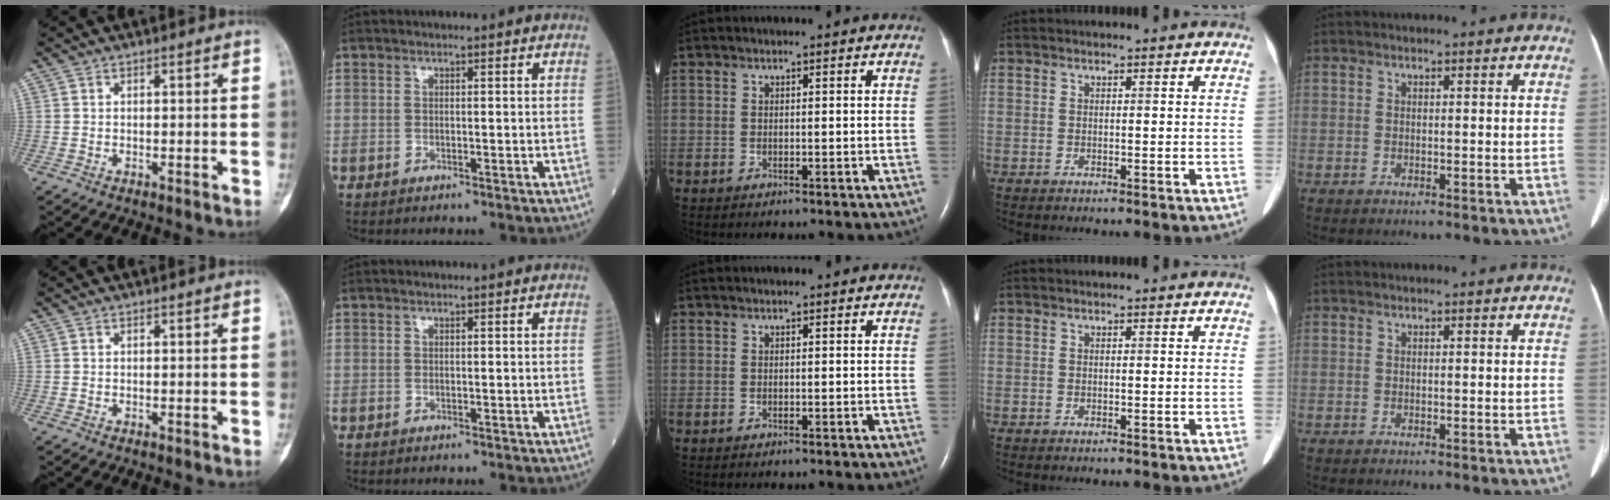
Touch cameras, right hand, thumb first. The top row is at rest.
{}